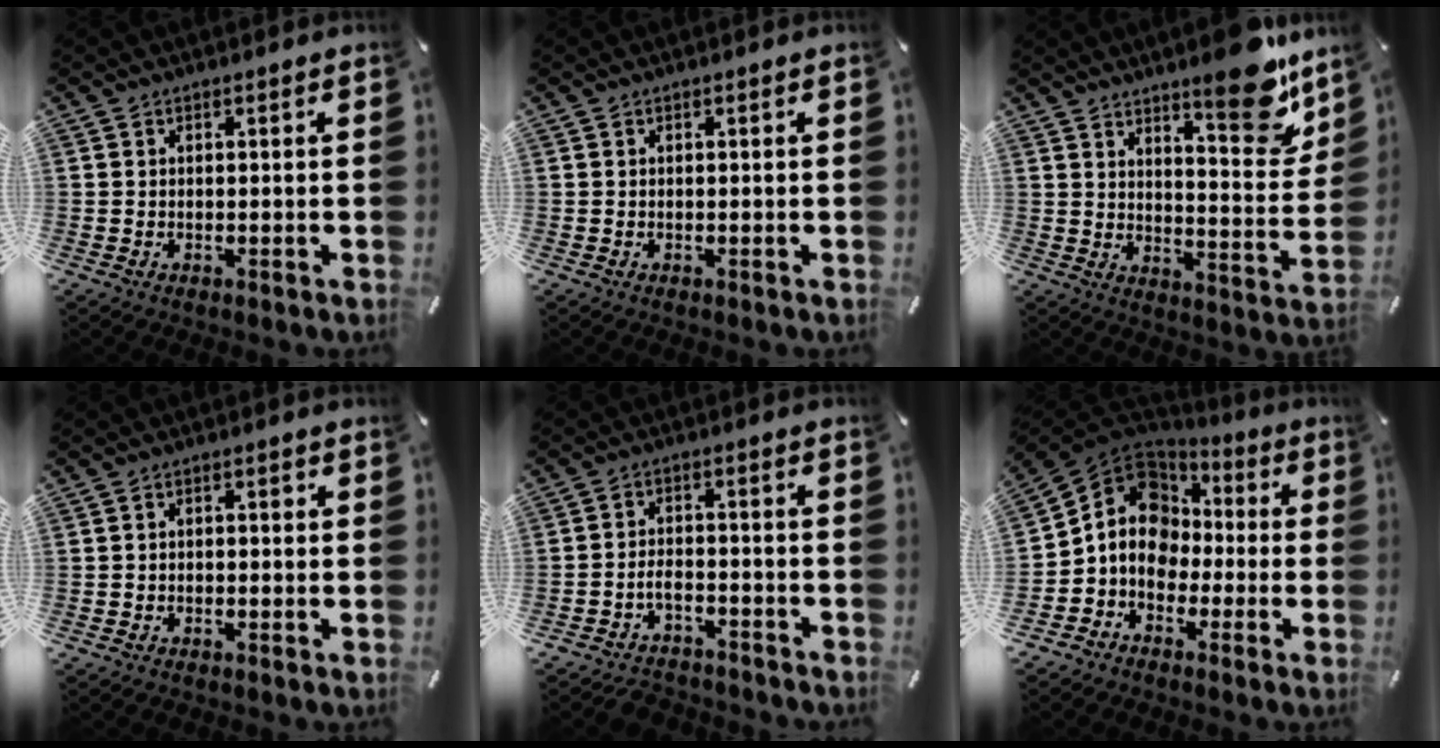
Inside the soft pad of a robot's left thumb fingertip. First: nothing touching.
{"total": 0.0}
{"total": 14.4, "force": [11.0, 4.1, 8.4], "torque": [-0.099, -0.089, 0.183]}
{"total": 1.4, "force": [-0.6, 0.8, 1.0], "torque": [-0.020, 0.005, -0.015]}
{"total": 4.4, "force": [-3.3, 2.1, 1.9], "torque": [-0.045, 0.015, -0.067]}
{"total": 11.7, "force": [-1.1, 10.5, 5.1], "torque": [-0.111, 0.009, -0.019]}